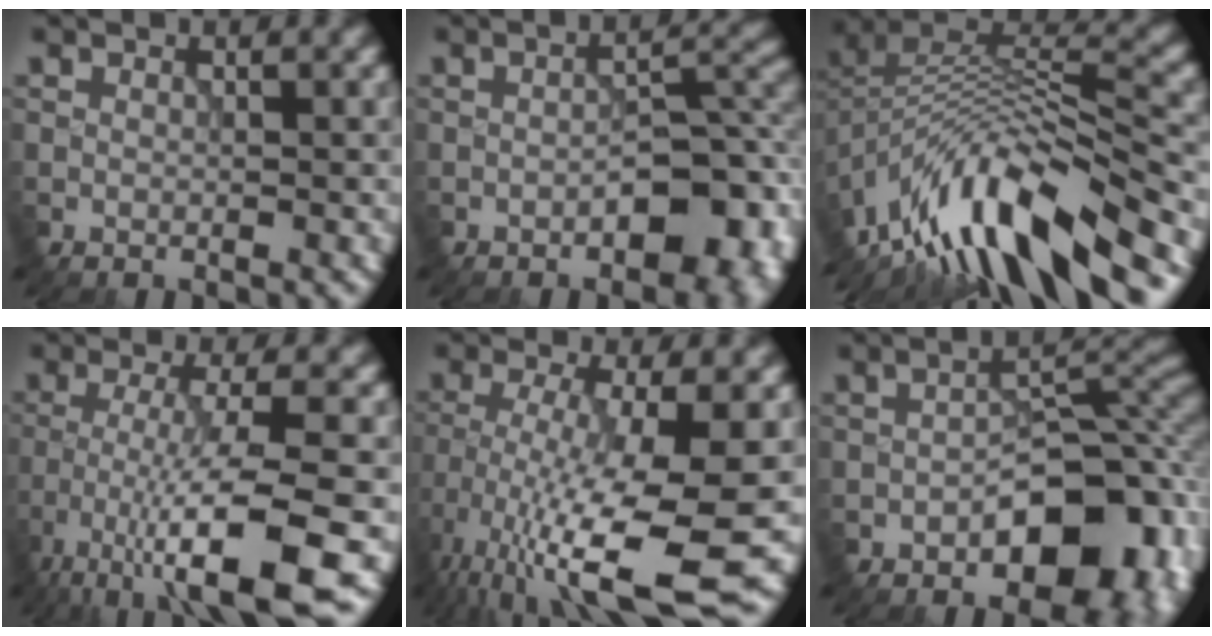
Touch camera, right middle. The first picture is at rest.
{"total": 7.1, "force": [-2.6, 3.4, 5.7], "torque": [-0.067, 0.009, -0.041]}
{"total": 12.3, "force": [-7.8, 4.3, 8.5], "torque": [-0.166, 0.027, -0.134]}
{"total": 8.4, "force": [-4.6, 1.2, 6.9], "torque": [-0.113, 0.001, -0.087]}
{"total": 11.3, "force": [-5.4, 2.2, 9.7], "torque": [-0.192, -0.022, -0.087]}
{"total": 10.6, "force": [-3.4, 6.0, 8.0], "torque": [-0.101, -0.003, -0.051]}